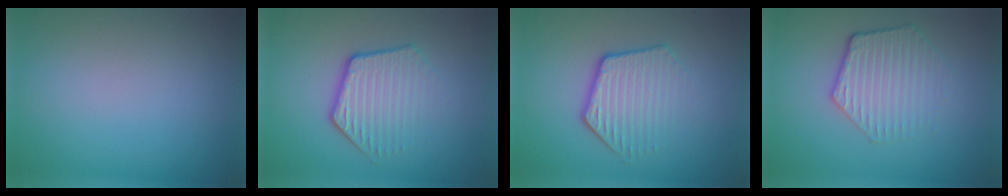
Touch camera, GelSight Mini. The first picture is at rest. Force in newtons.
{"total": 3.9, "press": 3.0, "slide": 2.5}
{"total": 3.9, "press": 3.0, "slide": 2.5}
{"total": 3.6, "press": 3.0, "slide": 2.0}